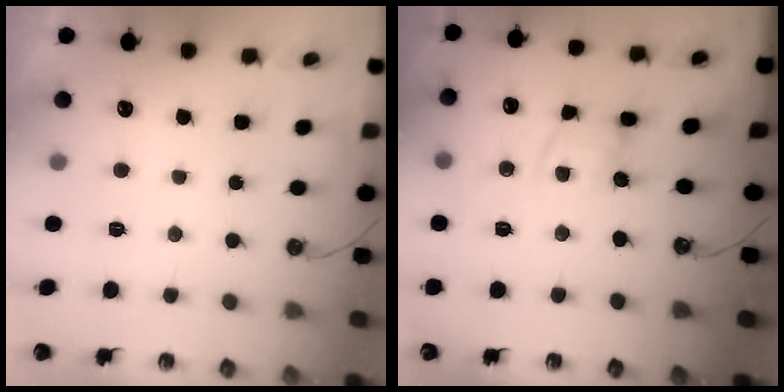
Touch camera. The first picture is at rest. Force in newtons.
{"total": 7.2, "press": 7.2, "slide": 0.5}